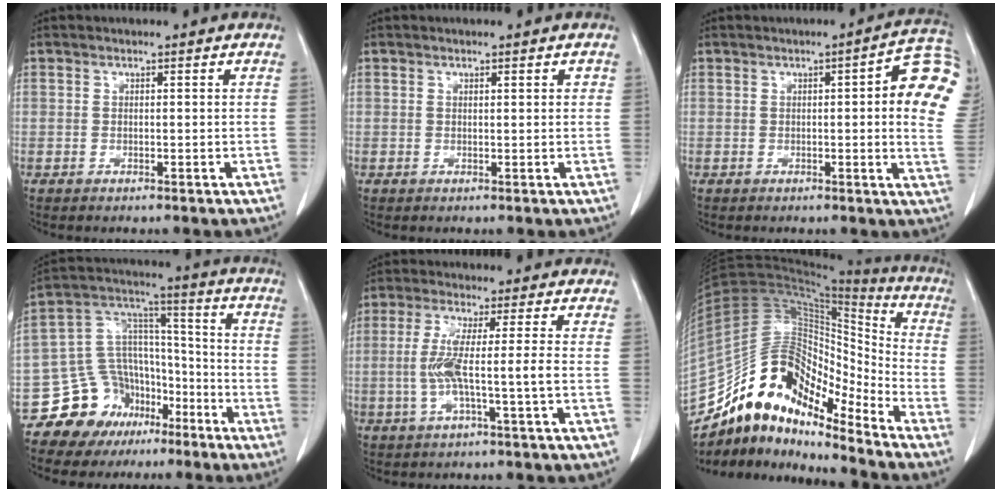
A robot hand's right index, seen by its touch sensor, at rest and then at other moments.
{"total": 0.9, "force": [0.4, 0.4, 0.7], "torque": [-0.008, 0.002, 0.006]}
{"total": 11.5, "force": [1.9, 1.3, 11.3], "torque": [-0.123, 0.005, 0.009]}
{"total": 13.7, "force": [-8.5, 10.2, 3.2], "torque": [-0.060, 0.091, -0.138]}
{"total": 7.1, "force": [-1.2, -0.6, 6.9], "torque": [-0.142, 0.001, -0.022]}
{"total": 18.2, "force": [-13.9, 6.0, 10.0], "torque": [-0.167, 0.067, -0.246]}